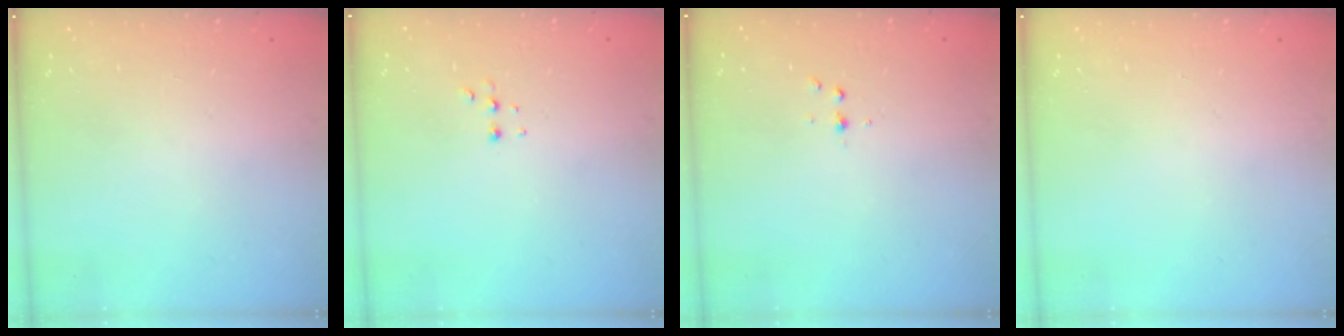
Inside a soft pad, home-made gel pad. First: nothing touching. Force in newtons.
{"total": 4.2, "press": 4.1, "slide": 0.9}
{"total": 3.2, "press": 3.1, "slide": 0.4}
{"total": 0.0}